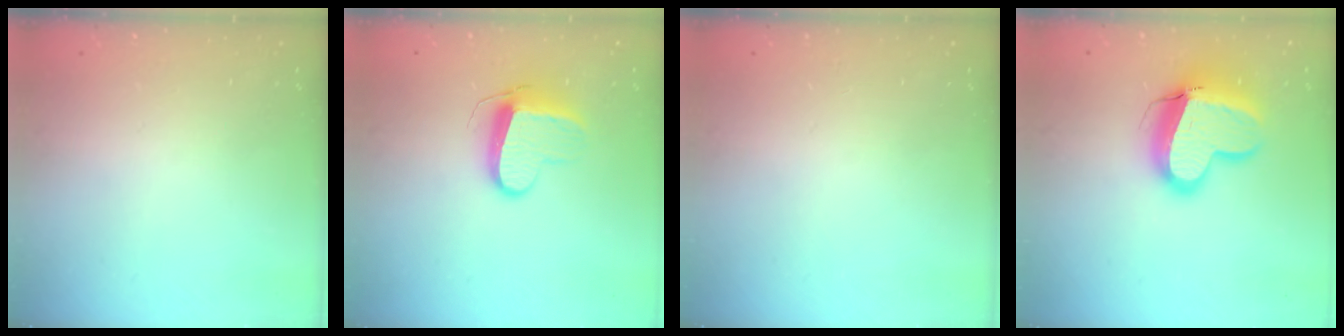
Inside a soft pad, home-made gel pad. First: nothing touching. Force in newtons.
{"total": 9.5, "press": 9.5, "slide": 0.2}
{"total": 0.0}
{"total": 15.5, "press": 15.3, "slide": 2.2}